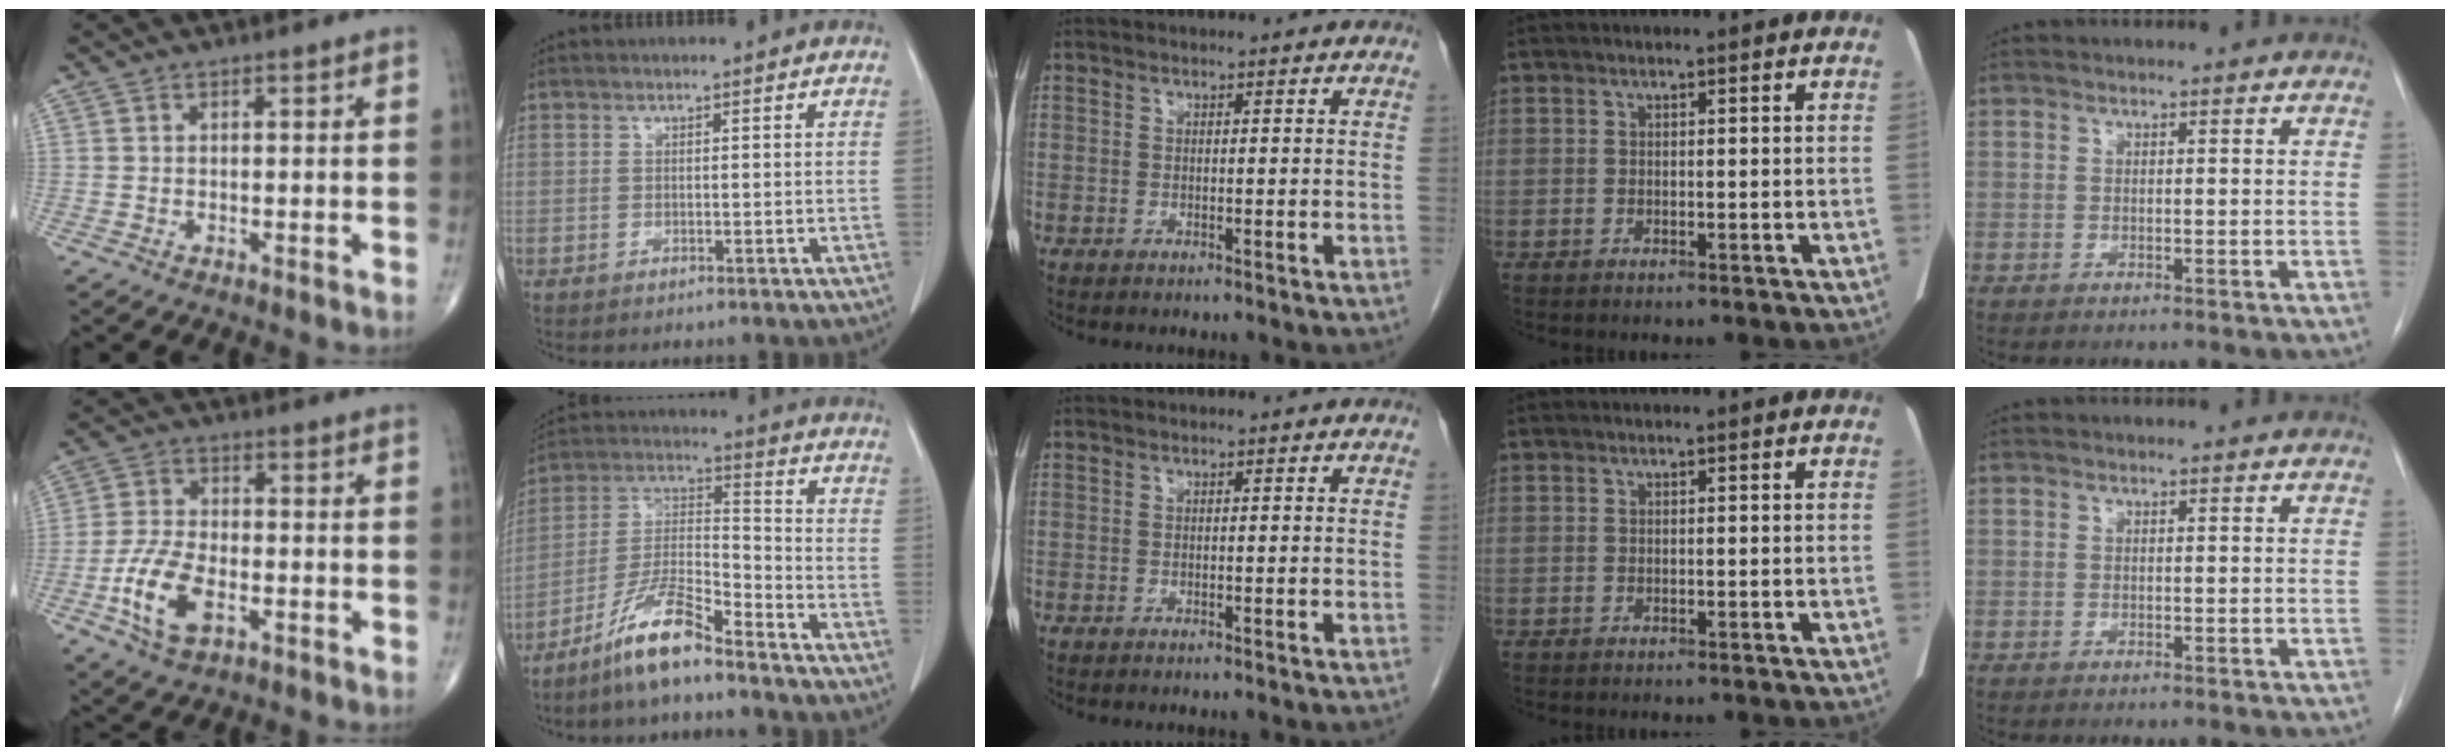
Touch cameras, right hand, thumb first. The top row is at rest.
{"thumb": {"total": 10.1, "force": [-3.7, 5.2, 7.9], "torque": [-0.162, 0.011, -0.068]}, "index": {"total": 10.4, "force": [-7.9, 1.1, 6.6], "torque": [-0.139, -0.005, -0.154]}}